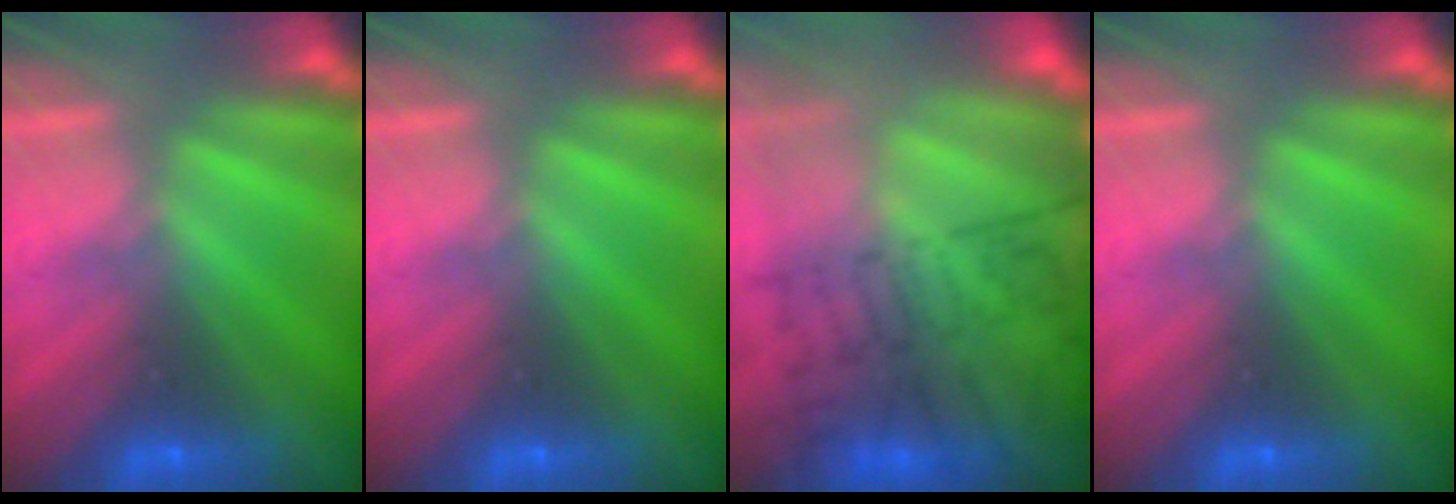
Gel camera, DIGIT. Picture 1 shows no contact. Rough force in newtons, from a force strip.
{"total": 0.0}
{"total": 8.3}
{"total": 0.0}